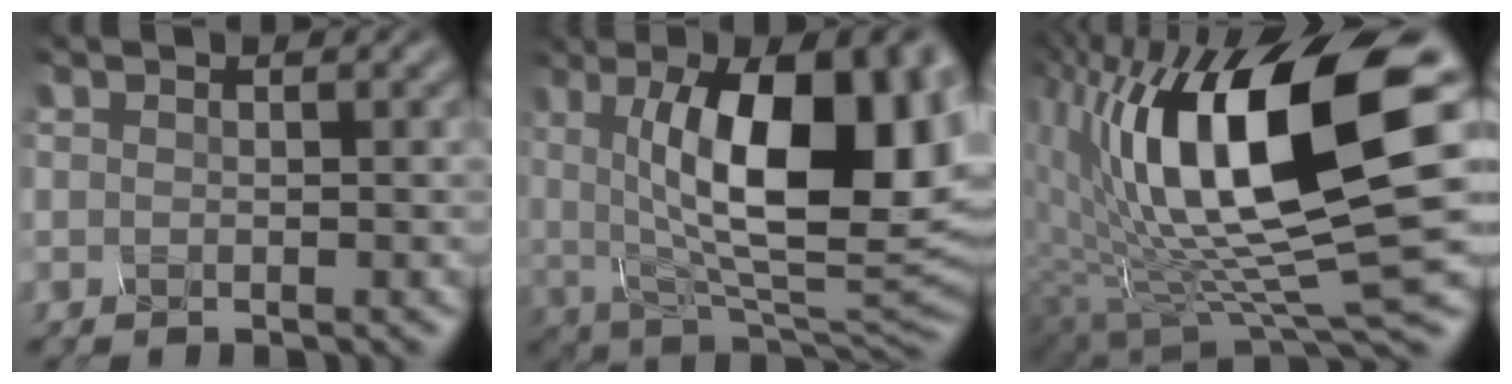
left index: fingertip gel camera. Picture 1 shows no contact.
{"total": 15.4, "force": [2.4, 6.3, 13.8], "torque": [-0.194, 0.004, 0.032]}
{"total": 16.1, "force": [3.3, 5.6, 14.7], "torque": [-0.255, -0.003, 0.050]}